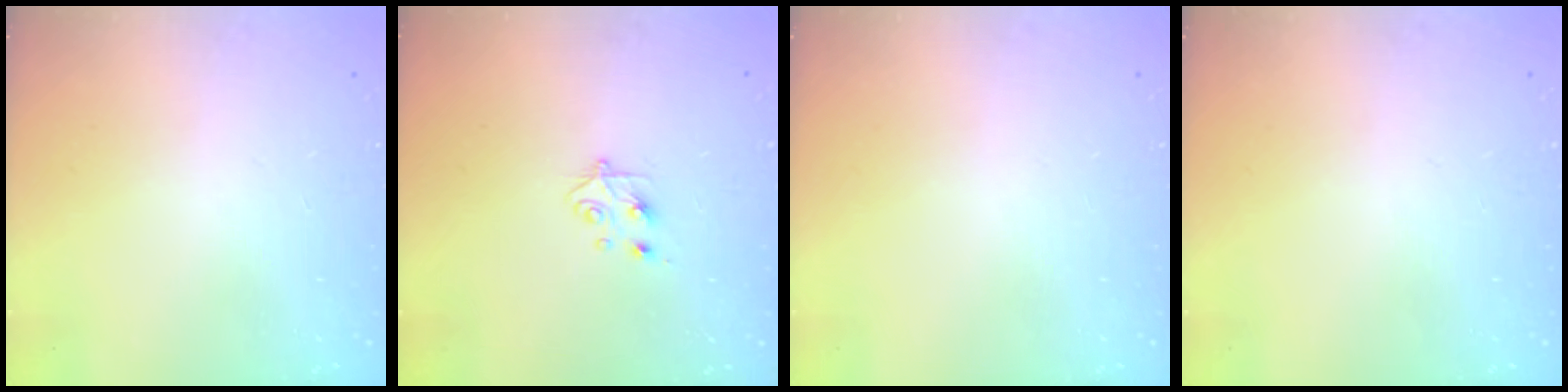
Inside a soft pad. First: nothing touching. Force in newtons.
{"total": 4.8, "press": 4.8, "slide": 0.6}
{"total": 0.0}
{"total": 0.0}